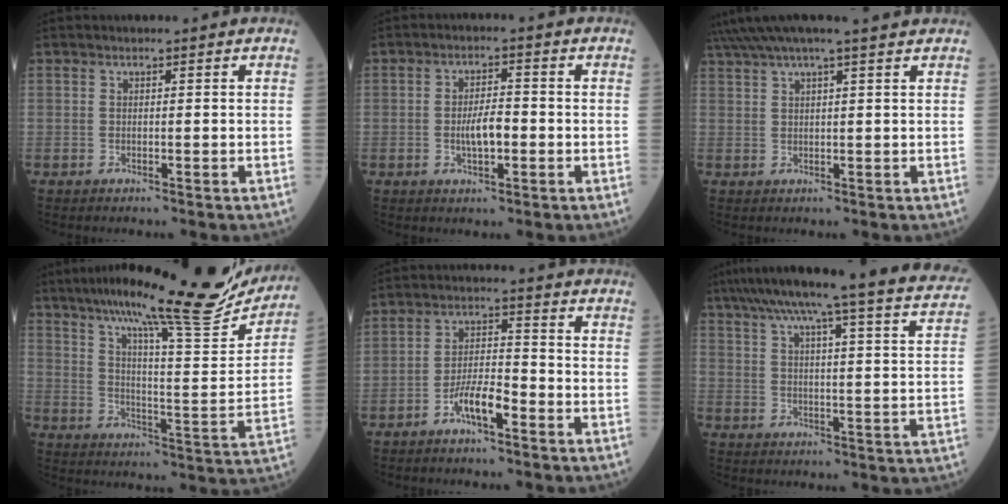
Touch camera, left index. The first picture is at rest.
{"total": 4.3, "force": [-1.0, 1.5, 3.9], "torque": [-0.074, 0.003, -0.020]}
{"total": 10.3, "force": [8.9, -0.5, 5.3], "torque": [-0.096, 0.036, 0.121]}
{"total": 23.2, "force": [19.5, 1.8, 12.4], "torque": [-0.193, -0.022, 0.270]}
{"total": 5.5, "force": [-3.3, 1.2, 4.2], "torque": [-0.084, 0.006, -0.064]}
{"total": 23.6, "force": [21.0, -0.9, 10.7], "torque": [-0.170, -0.048, 0.263]}